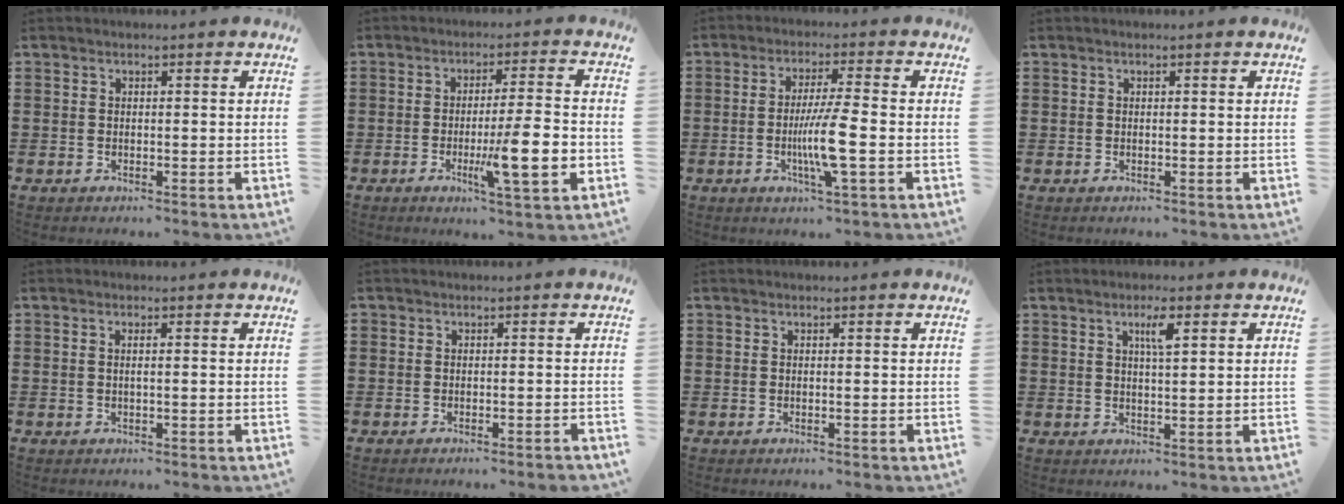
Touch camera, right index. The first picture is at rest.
{"total": 10.5, "force": [-2.9, 1.2, 10.0], "torque": [-0.165, -0.015, -0.049]}
{"total": 7.5, "force": [-1.7, 0.1, 7.3], "torque": [-0.143, -0.019, -0.036]}
{"total": 0.0}
{"total": 0.9, "force": [0.1, 0.0, 0.9], "torque": [-0.017, -0.001, 0.001]}
{"total": 0.9, "force": [-0.9, 0.1, 0.0], "torque": [-0.003, 0.001, -0.019]}
{"total": 0.0}
{"total": 3.3, "force": [1.5, 0.6, 2.9], "torque": [-0.053, 0.003, 0.022]}